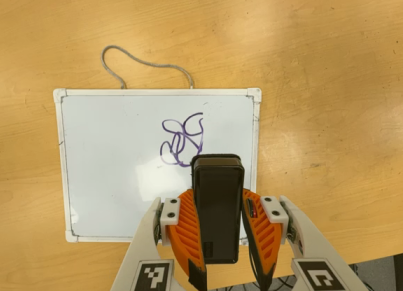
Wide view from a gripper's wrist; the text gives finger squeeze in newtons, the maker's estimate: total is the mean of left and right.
{"total": 8.0, "left": 5.8, "right": 10.1}